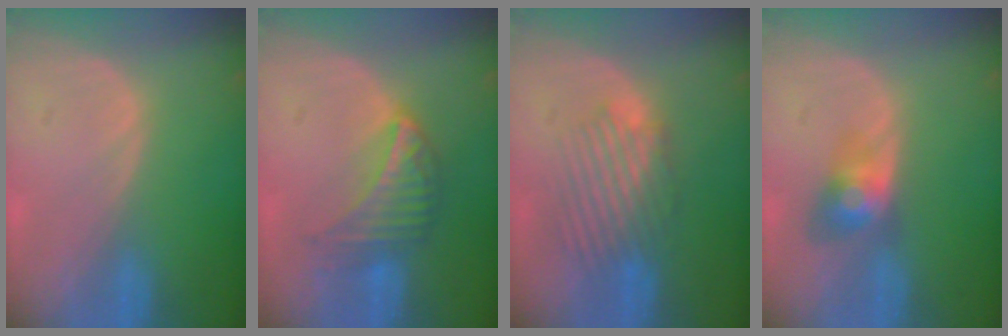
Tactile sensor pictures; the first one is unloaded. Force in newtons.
{"total": 6.3, "press": 6.1, "slide": 1.6}
{"total": 5.9, "press": 5.7, "slide": 1.6}
{"total": 4.0, "press": 4.0, "slide": 0.3}